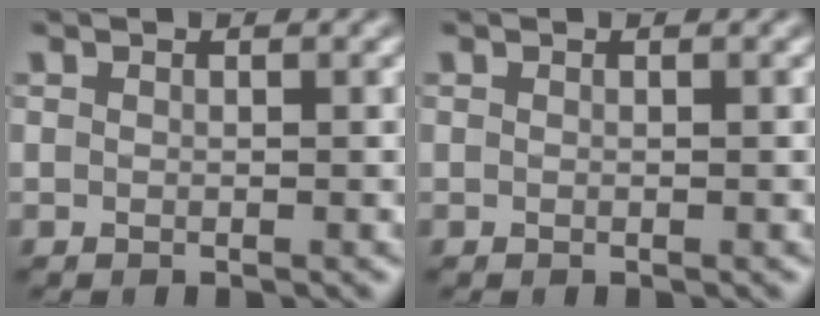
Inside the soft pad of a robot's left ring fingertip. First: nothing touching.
{"total": 0.0}